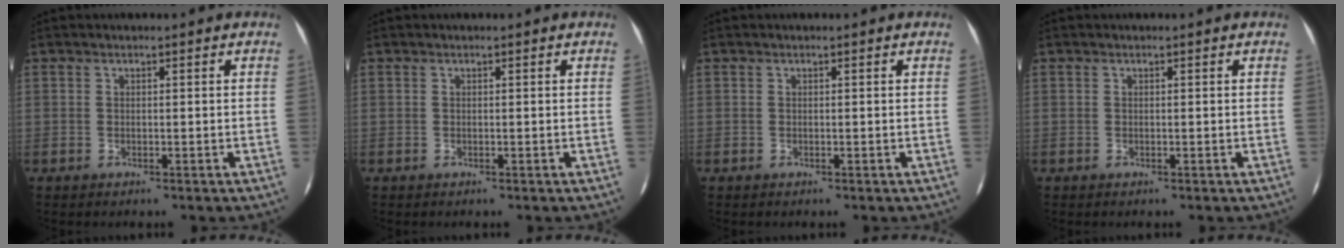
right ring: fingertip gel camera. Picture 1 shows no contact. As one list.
[{"total": 0.0}, {"total": 0.0}, {"total": 0.0}]